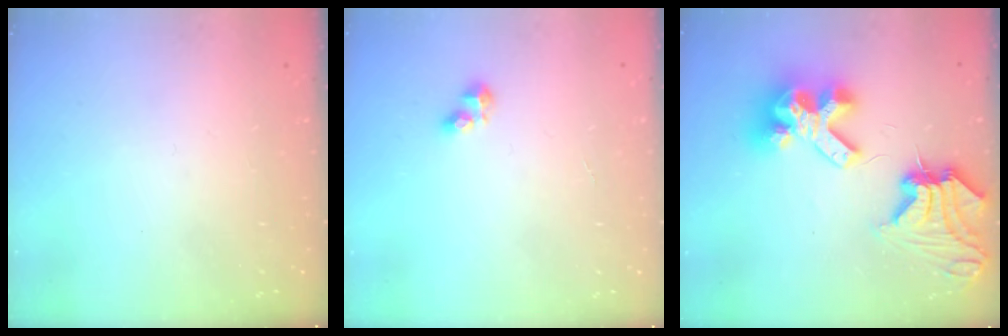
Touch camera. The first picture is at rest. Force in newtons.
{"total": 3.1, "press": 3.1, "slide": 0.4}
{"total": 16.4, "press": 16.3, "slide": 1.9}